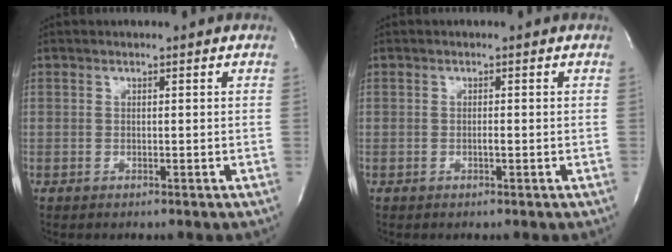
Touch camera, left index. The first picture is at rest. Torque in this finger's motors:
{"motor_torque": [0.22, 0.03, -0.02, 0.00]}